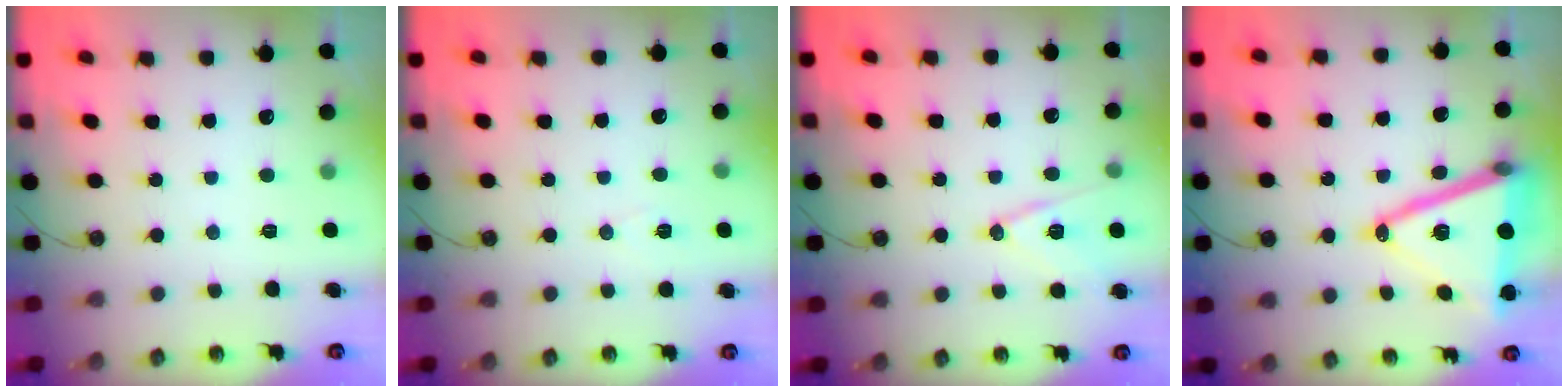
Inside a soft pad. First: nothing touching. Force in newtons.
{"total": 6.6, "press": 4.8, "slide": 4.5}
{"total": 12.2, "press": 11.7, "slide": 3.4}
{"total": 20.5, "press": 20.1, "slide": 3.9}